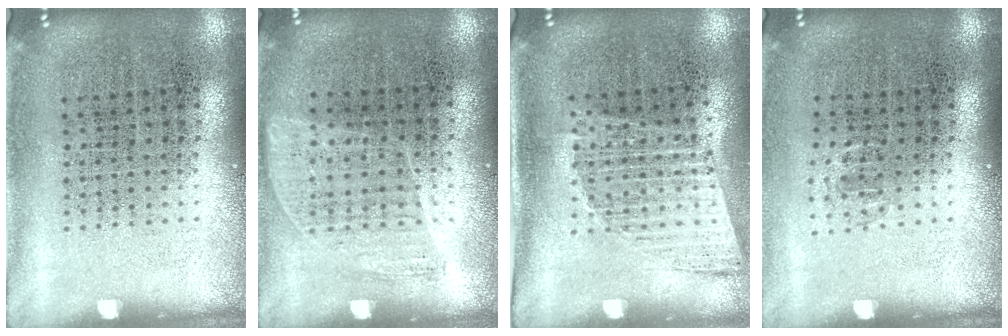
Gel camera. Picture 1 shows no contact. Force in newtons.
{"total": 0.5, "press": 0.4, "slide": 0.4}
{"total": 1.0, "press": 1.0, "slide": 0.4}
{"total": 0.5, "press": 0.5, "slide": 0.3}